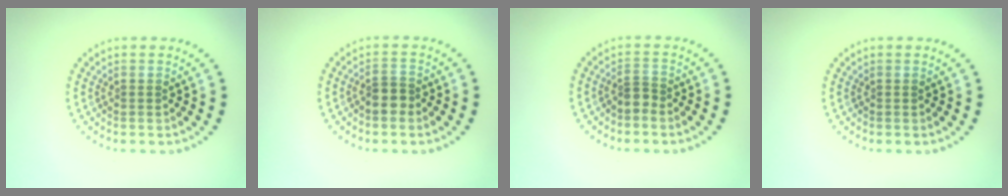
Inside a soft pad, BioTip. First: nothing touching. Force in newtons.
{"total": 2.1, "press": 1.7, "slide": 1.1}
{"total": 1.2, "press": 0.8, "slide": 0.9}
{"total": 0.0}